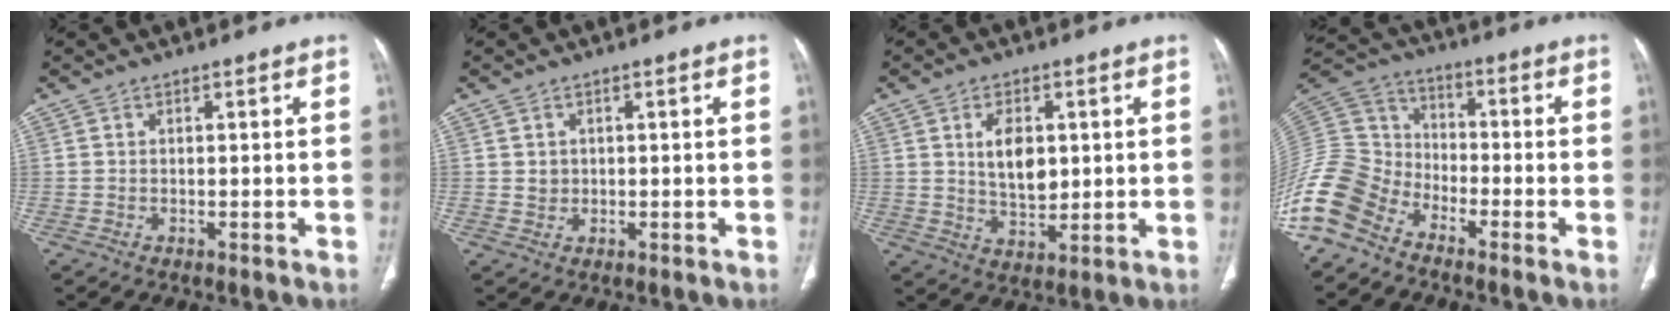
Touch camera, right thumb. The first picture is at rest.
{"total": 1.7, "force": [0.2, 1.5, 0.6], "torque": [-0.002, 0.000, 0.008]}
{"total": 7.8, "force": [1.7, 4.7, 6.0], "torque": [-0.082, -0.015, 0.034]}
{"total": 17.2, "force": [-11.4, 10.7, 7.3], "torque": [-0.177, 0.058, -0.229]}